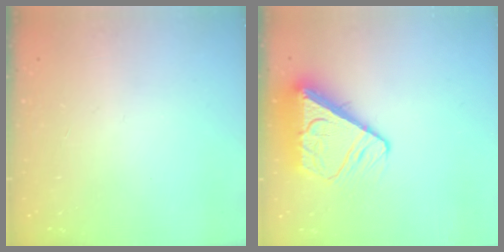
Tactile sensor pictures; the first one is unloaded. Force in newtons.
{"total": 10.0, "press": 10.0, "slide": 1.2}